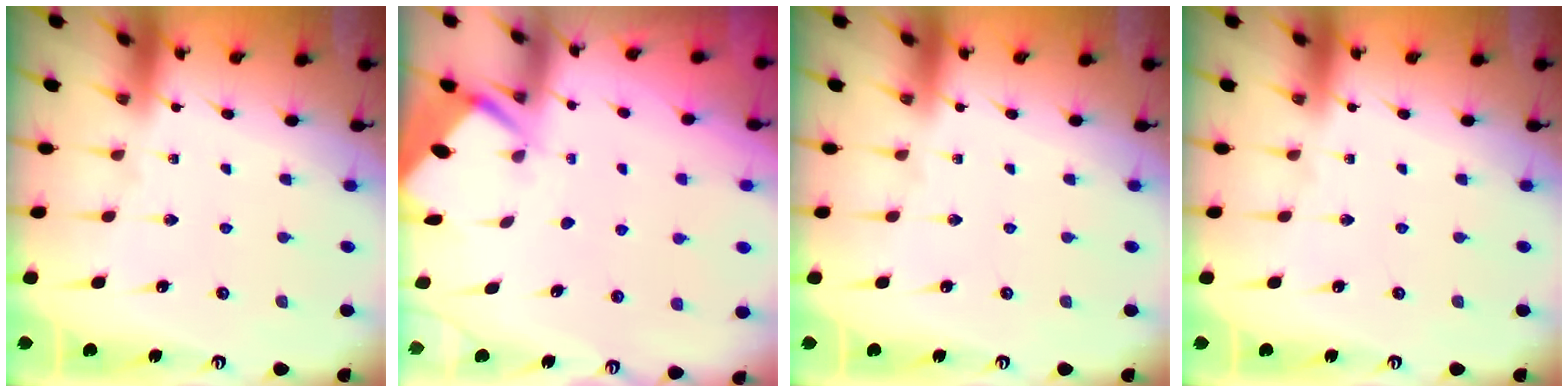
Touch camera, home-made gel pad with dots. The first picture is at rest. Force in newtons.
{"total": 2.6, "press": 2.6, "slide": 0.3}
{"total": 0.0}
{"total": 0.0}